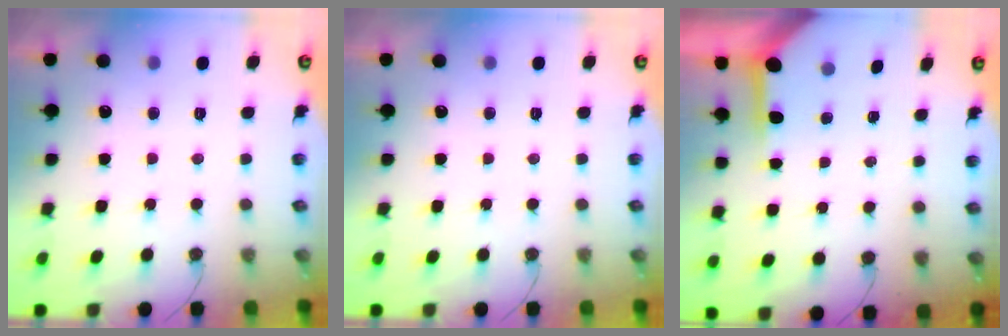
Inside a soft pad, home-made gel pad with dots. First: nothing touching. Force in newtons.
{"total": 0.0}
{"total": 3.8, "press": 3.8, "slide": 0.5}